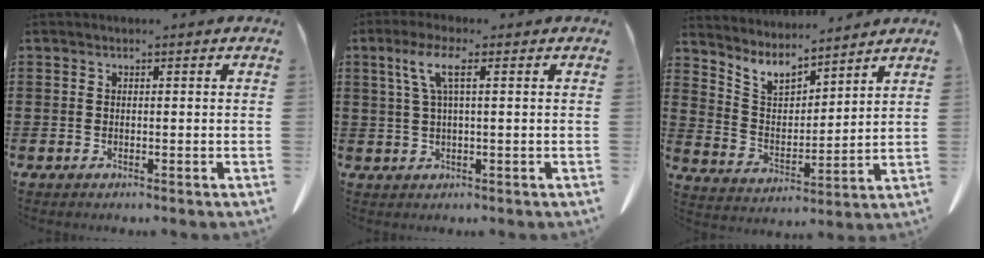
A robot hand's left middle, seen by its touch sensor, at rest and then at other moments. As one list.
[{"total": 4.7, "force": [1.5, 0.7, 4.4], "torque": [-0.098, 0.001, 0.023]}, {"total": 6.1, "force": [5.3, 2.1, 2.1], "torque": [-0.068, -0.029, 0.093]}]